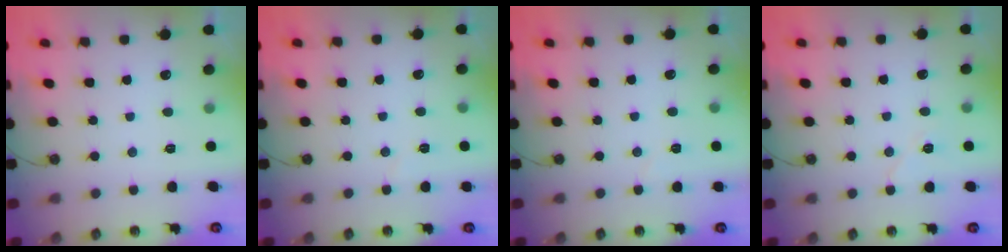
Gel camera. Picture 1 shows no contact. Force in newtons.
{"total": 2.3, "press": 1.7, "slide": 1.6}
{"total": 3.4, "press": 3.3, "slide": 0.9}
{"total": 5.5, "press": 5.0, "slide": 2.3}